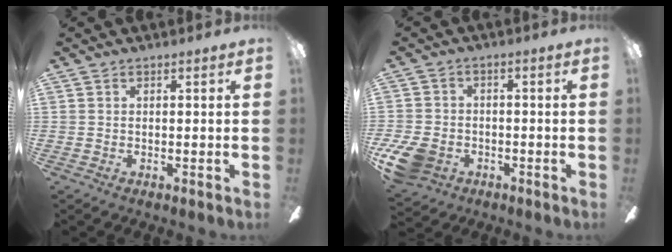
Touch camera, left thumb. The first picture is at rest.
{"total": 9.1, "force": [-4.3, 6.6, 4.6], "torque": [-0.102, 0.025, -0.081]}